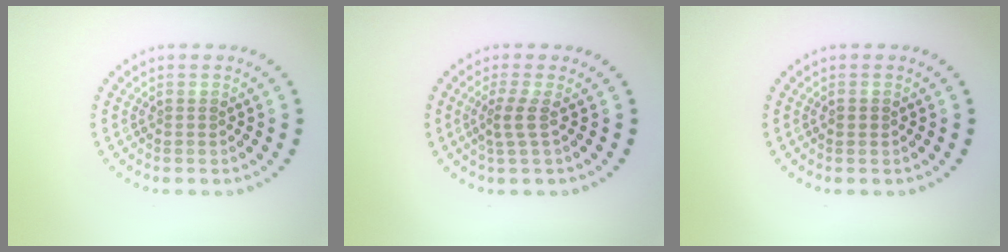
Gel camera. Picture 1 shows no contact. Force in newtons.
{"total": 1.9, "press": 1.2, "slide": 1.5}
{"total": 1.0, "press": 1.0, "slide": 0.0}